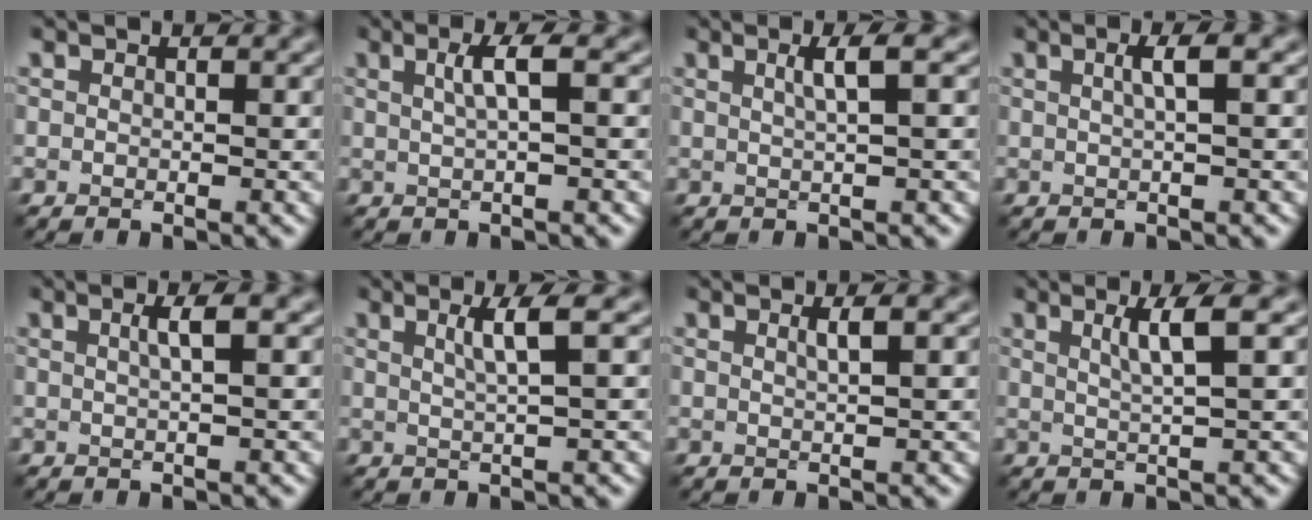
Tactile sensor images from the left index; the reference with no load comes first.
{"total": 2.6, "force": [0.7, 0.5, 2.4], "torque": [-0.039, 0.008, 0.008]}
{"total": 2.4, "force": [0.8, 0.5, 2.2], "torque": [-0.031, 0.008, 0.009]}
{"total": 2.3, "force": [0.6, 0.4, 2.2], "torque": [-0.034, 0.009, 0.006]}
{"total": 2.2, "force": [0.6, 0.4, 2.1], "torque": [-0.032, 0.008, 0.006]}
{"total": 2.9, "force": [1.0, 0.4, 2.7], "torque": [-0.038, 0.006, 0.014]}
{"total": 1.5, "force": [0.6, 0.3, 1.3], "torque": [-0.016, 0.006, 0.005]}
{"total": 3.2, "force": [1.2, 0.4, 2.9], "torque": [-0.041, 0.005, 0.018]}